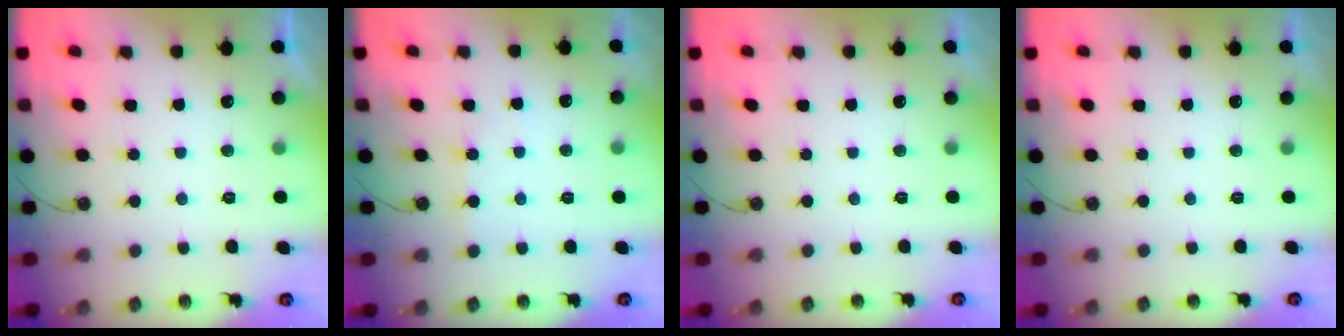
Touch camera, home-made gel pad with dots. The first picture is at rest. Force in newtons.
{"total": 2.9, "press": 2.9, "slide": 0.5}
{"total": 0.0}
{"total": 0.0}